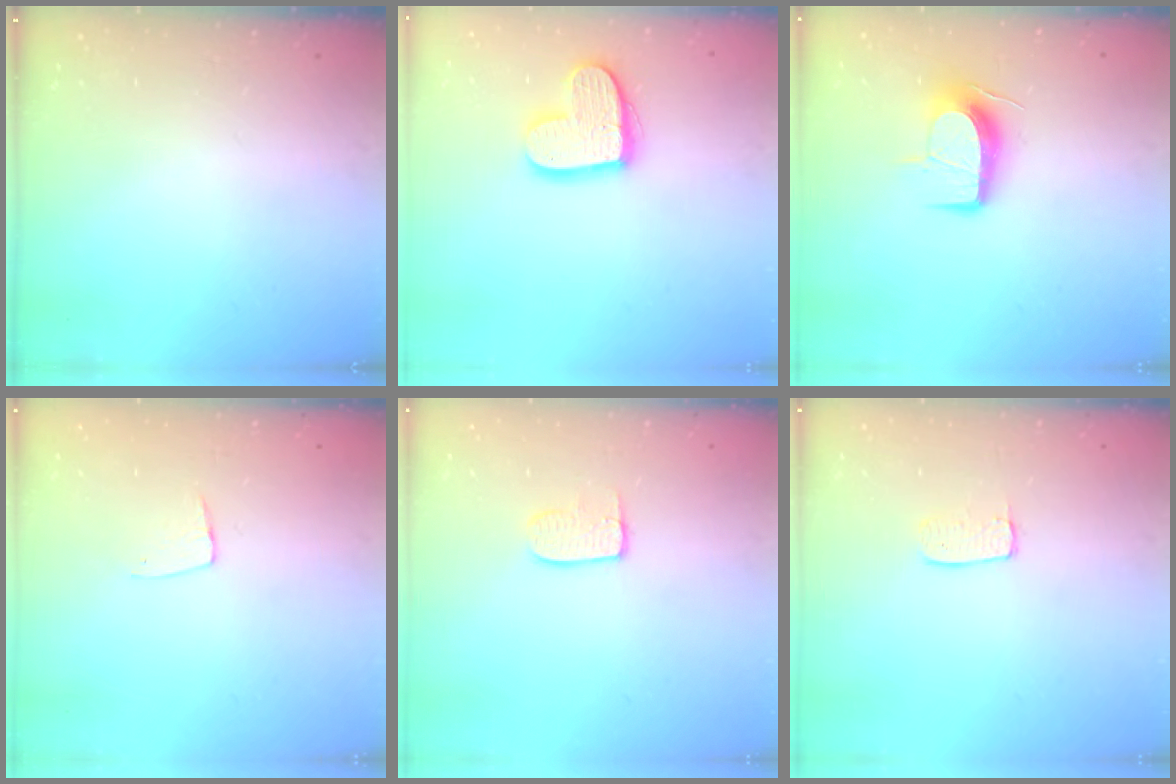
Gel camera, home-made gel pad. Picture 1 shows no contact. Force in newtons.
{"total": 13.2, "press": 13.1, "slide": 0.7}
{"total": 10.5, "press": 10.5, "slide": 0.9}
{"total": 5.3, "press": 5.3, "slide": 0.3}
{"total": 7.2, "press": 7.1, "slide": 0.4}
{"total": 5.8, "press": 5.8, "slide": 0.3}